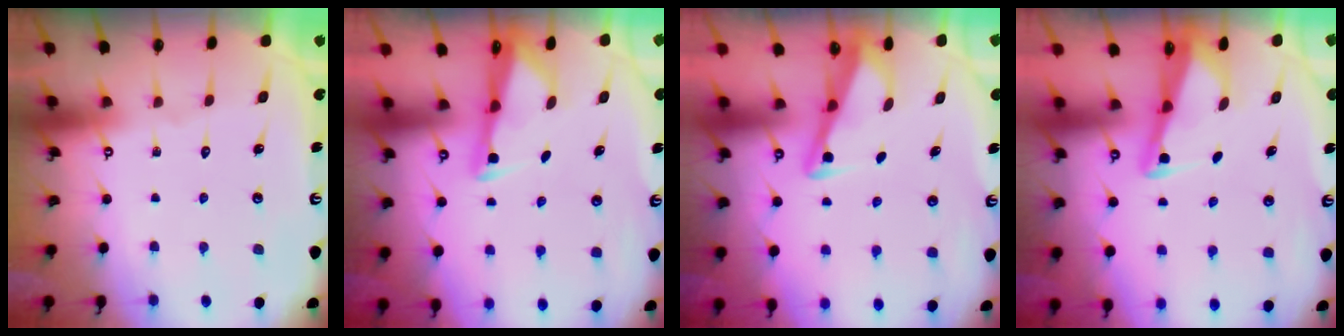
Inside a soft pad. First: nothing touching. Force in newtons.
{"total": 2.7, "press": 2.7, "slide": 0.4}
{"total": 3.4, "press": 3.4, "slide": 0.4}
{"total": 3.7, "press": 3.7, "slide": 0.4}